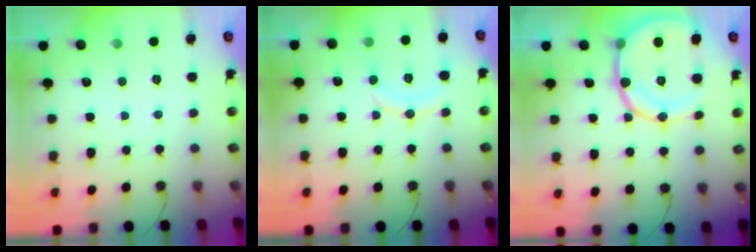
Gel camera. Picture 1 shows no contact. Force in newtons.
{"total": 8.9, "press": 8.9, "slide": 1.0}
{"total": 16.7, "press": 16.4, "slide": 3.4}